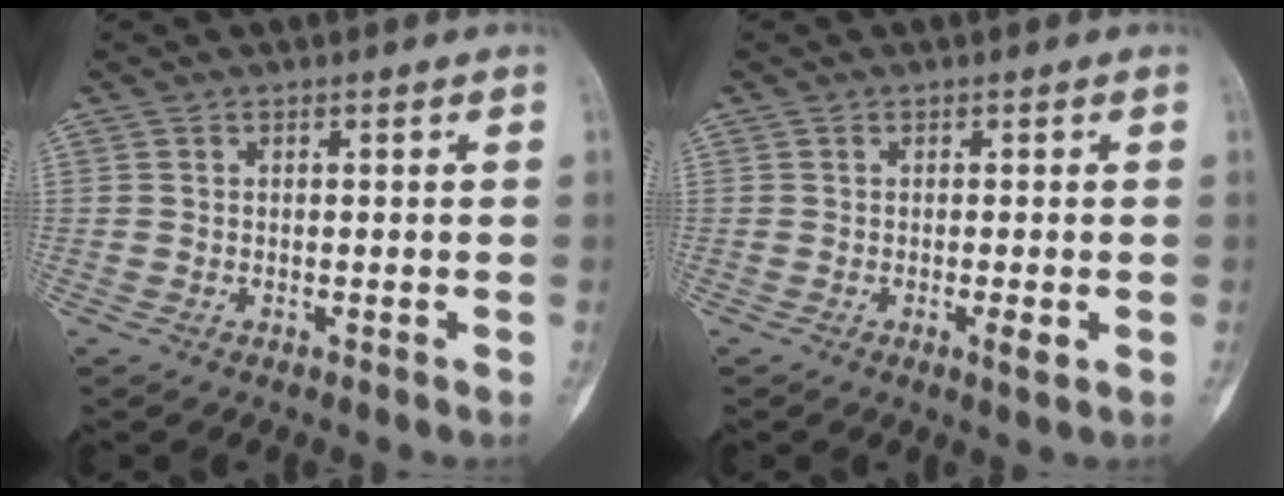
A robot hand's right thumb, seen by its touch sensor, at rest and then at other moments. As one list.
[{"total": 1.9, "force": [-0.5, 0.3, 1.8], "torque": [-0.030, -0.006, -0.007]}]